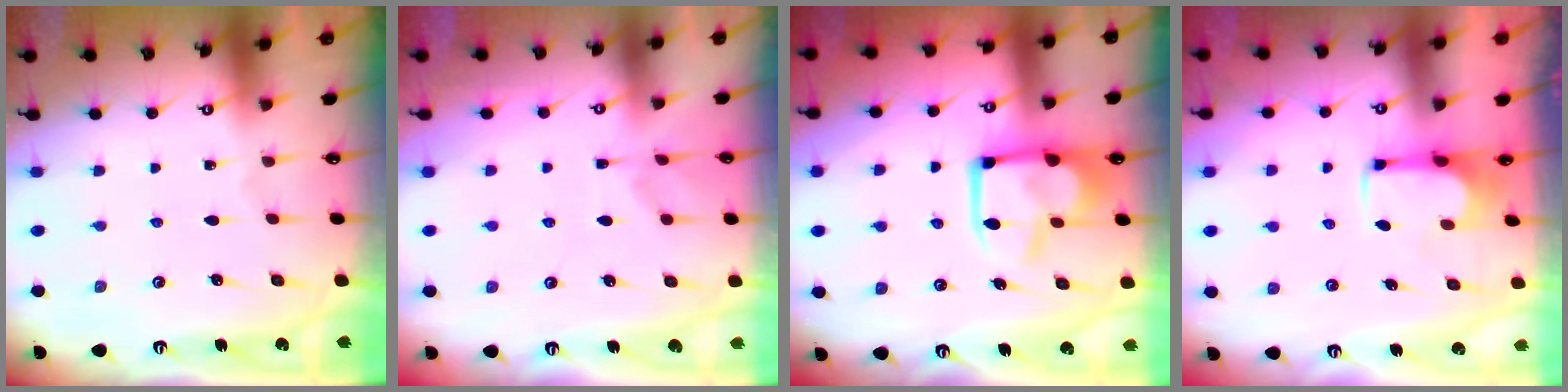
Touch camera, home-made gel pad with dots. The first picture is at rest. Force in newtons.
{"total": 3.8, "press": 3.6, "slide": 1.2}
{"total": 12.2, "press": 12.1, "slide": 1.3}
{"total": 3.7, "press": 3.6, "slide": 0.7}